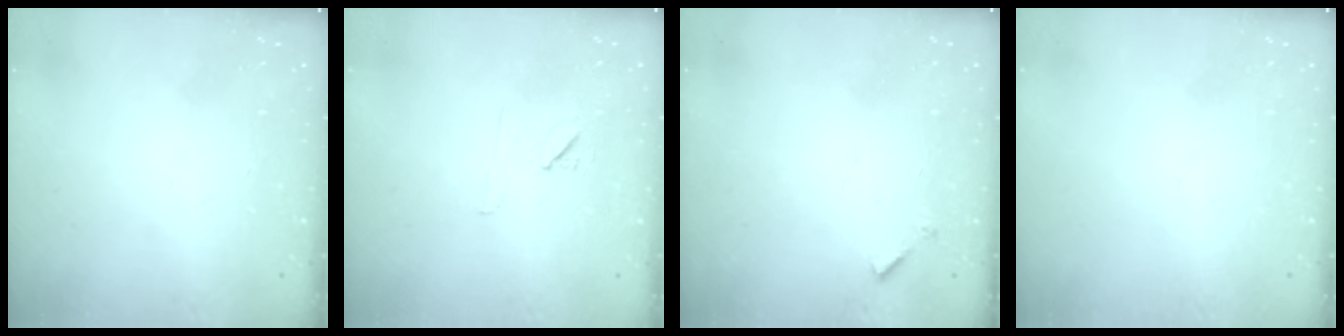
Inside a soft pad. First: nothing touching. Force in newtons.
{"total": 7.3, "press": 7.2, "slide": 1.3}
{"total": 5.0, "press": 4.9, "slide": 0.5}
{"total": 0.0}